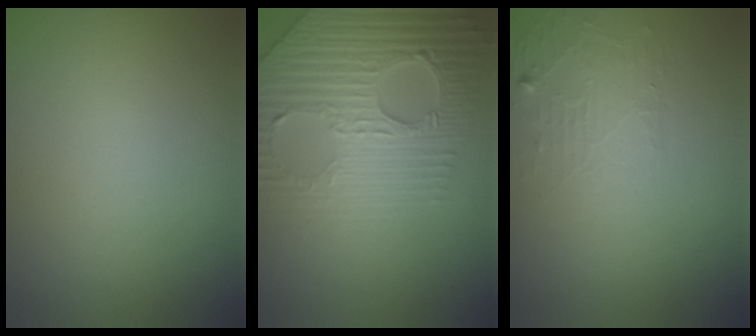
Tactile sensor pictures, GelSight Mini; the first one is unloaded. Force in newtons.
{"total": 9.0, "press": 6.2, "slide": 6.6}
{"total": 1.8, "press": 0.4, "slide": 1.8}